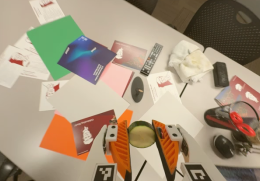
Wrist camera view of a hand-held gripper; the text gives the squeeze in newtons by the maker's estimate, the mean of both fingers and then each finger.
{"total": 8.8, "left": 8.7, "right": 8.8}